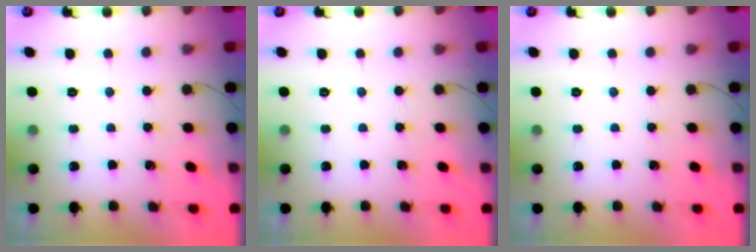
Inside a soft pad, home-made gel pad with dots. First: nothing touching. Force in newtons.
{"total": 0.0}
{"total": 0.0}